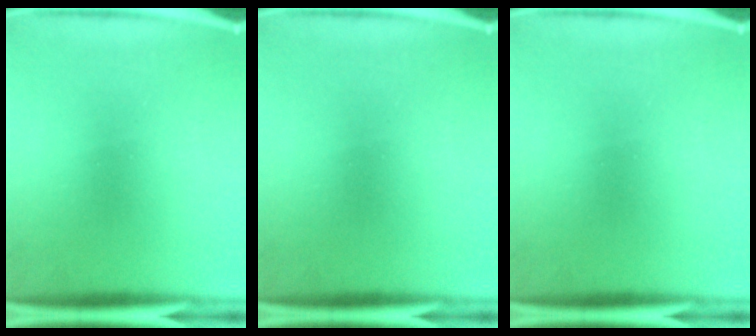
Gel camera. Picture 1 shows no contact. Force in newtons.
{"total": 0.0}
{"total": 0.0}